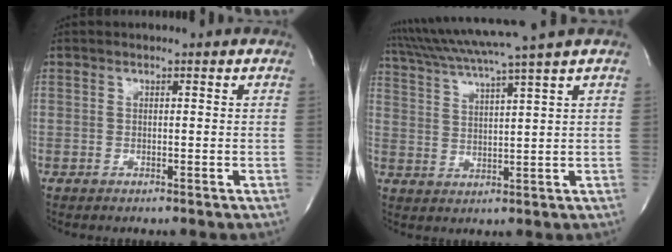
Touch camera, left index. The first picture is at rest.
{"total": 10.9, "force": [9.0, -2.6, 5.5], "torque": [-0.102, 0.001, 0.150]}